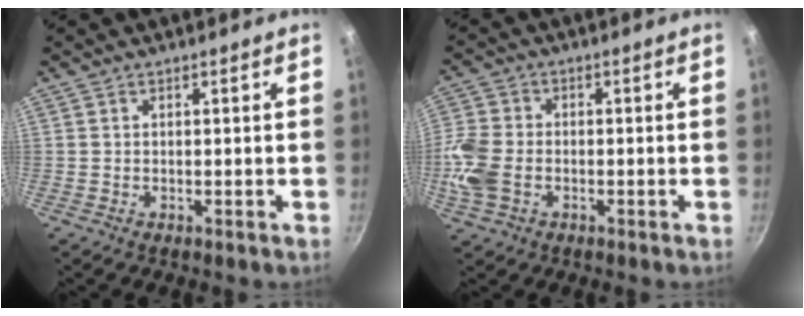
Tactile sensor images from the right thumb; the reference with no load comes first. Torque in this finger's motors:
{"motor_torque": [0.98, 0.98, 1.04, -0.13, 0.13]}